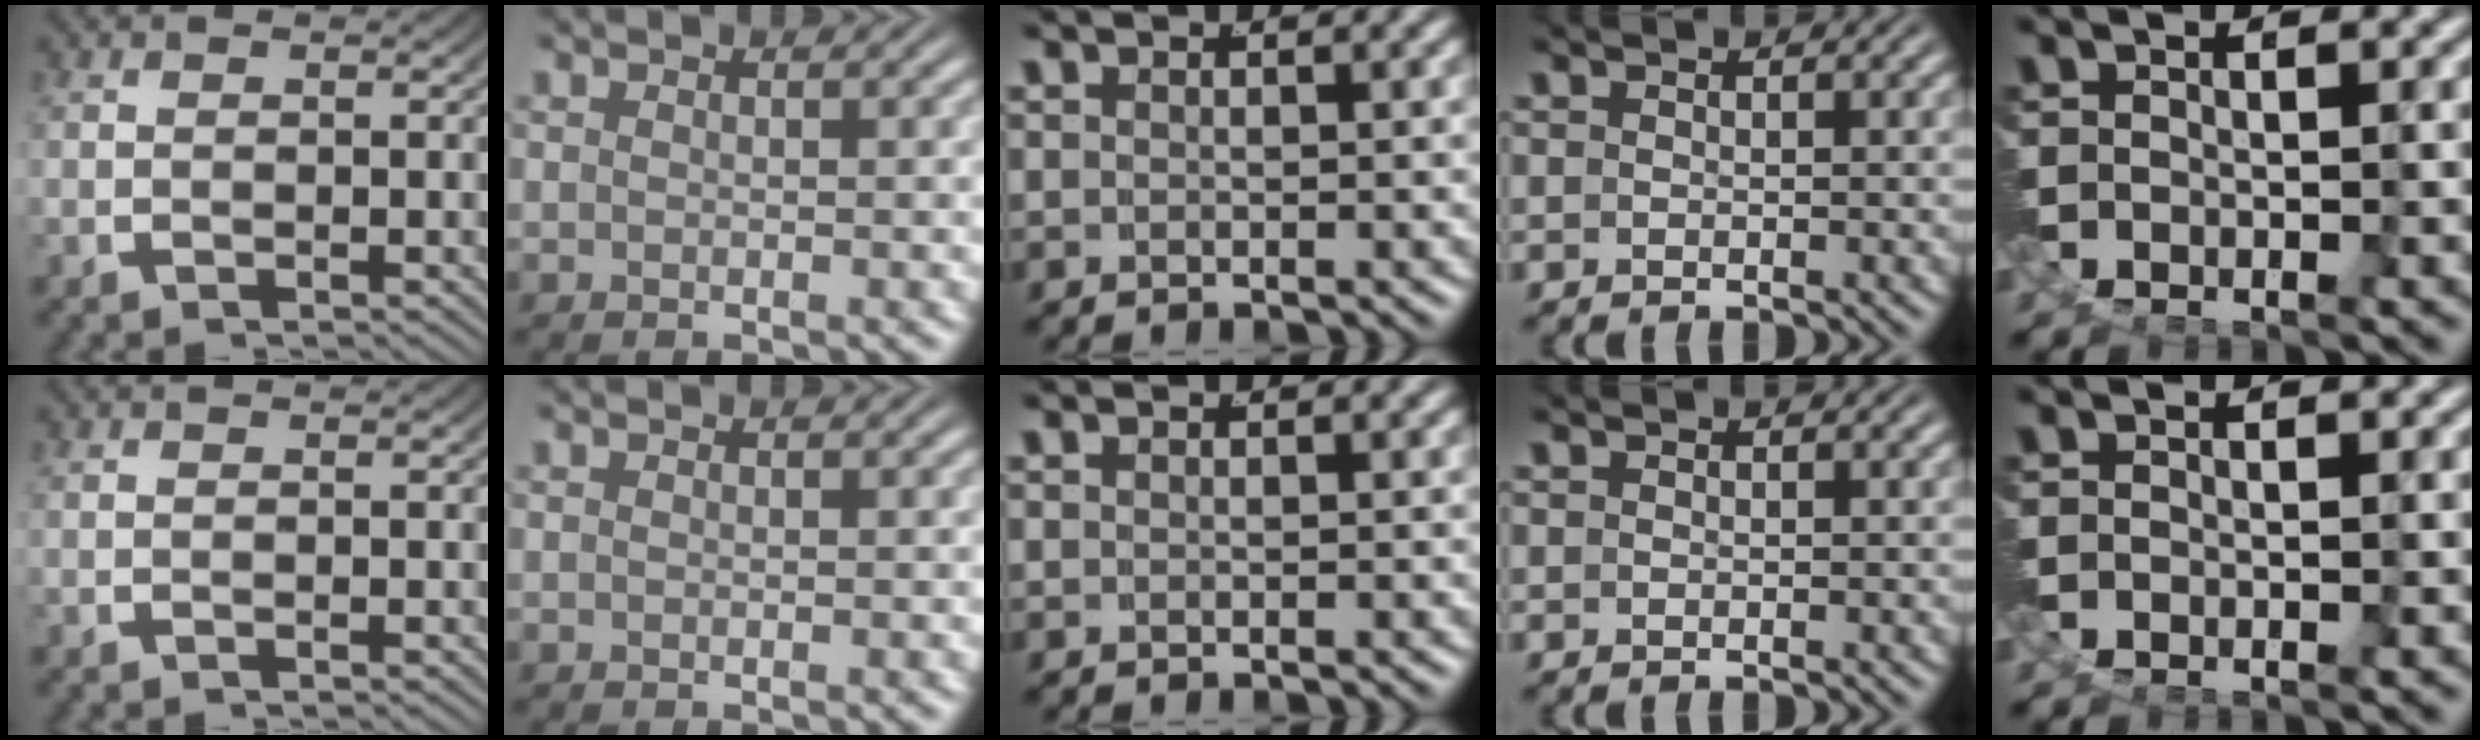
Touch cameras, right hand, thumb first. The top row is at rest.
{}